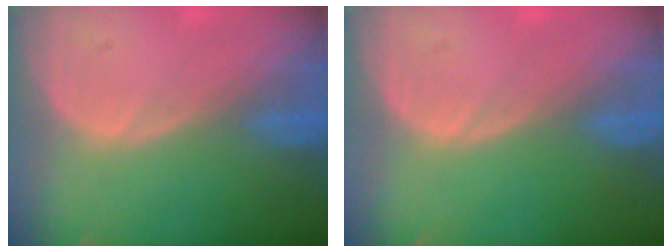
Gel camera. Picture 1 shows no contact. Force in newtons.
{"total": 0.0}